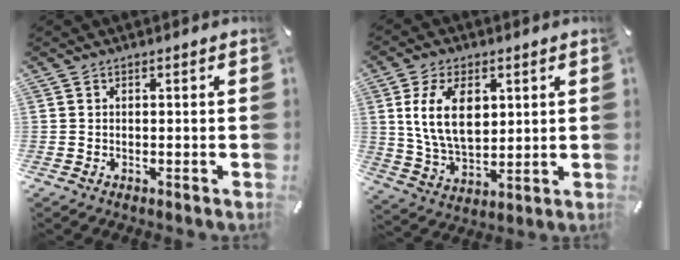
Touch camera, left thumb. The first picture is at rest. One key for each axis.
{"total": 12.7, "fx": 3.4, "fy": 8.0, "fz": 9.3, "tx": -0.204, "ty": 0.000, "tz": 0.059}